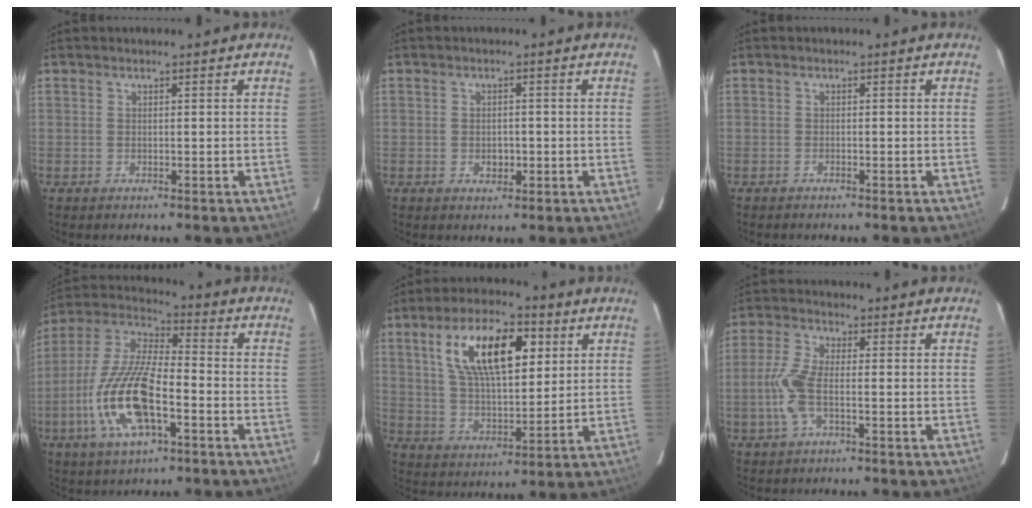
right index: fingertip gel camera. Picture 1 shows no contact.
{"total": 2.5, "force": [-0.6, 2.0, 1.4], "torque": [-0.024, 0.004, -0.005]}
{"total": 0.8, "force": [-0.8, 0.2, 0.2], "torque": [-0.009, 0.001, -0.015]}
{"total": 17.1, "force": [-6.1, 5.8, 14.9], "torque": [-0.312, -0.010, -0.121]}
{"total": 16.4, "force": [6.2, 7.0, 13.5], "torque": [-0.237, 0.024, 0.114]}
{"total": 6.7, "force": [-1.6, 2.1, 6.1], "torque": [-0.140, 0.002, -0.034]}